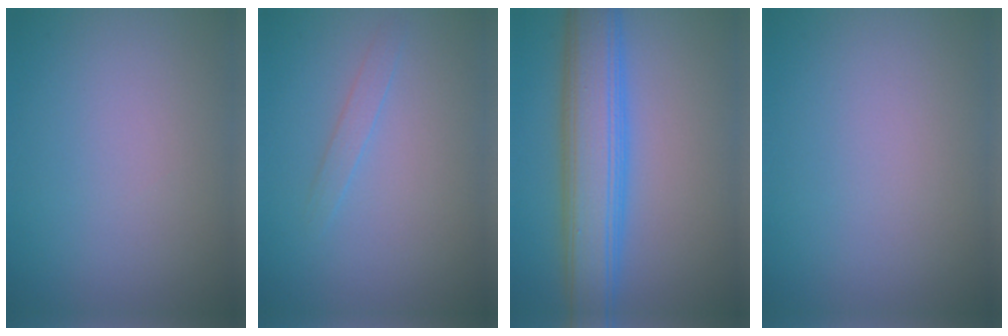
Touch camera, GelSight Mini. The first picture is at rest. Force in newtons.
{"total": 1.1, "press": 1.1, "slide": 0.0}
{"total": 7.7, "press": 7.7, "slide": 0.1}
{"total": 0.0}